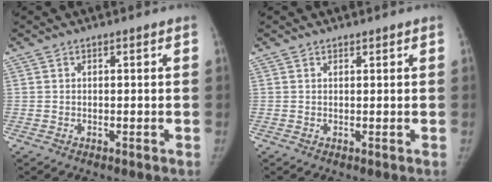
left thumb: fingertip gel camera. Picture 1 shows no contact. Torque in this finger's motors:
{"motor_torque": [0.09, -0.03, -0.26, 0.02, 0.07]}